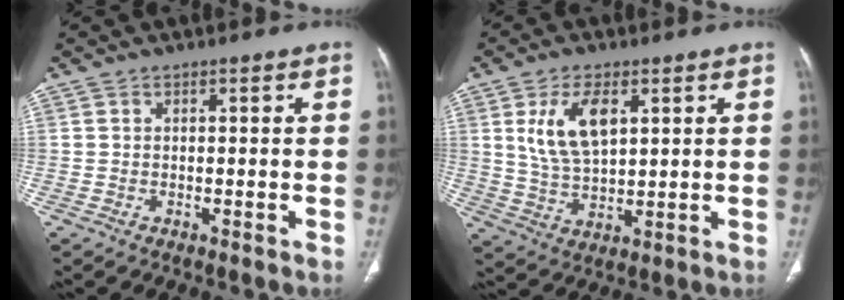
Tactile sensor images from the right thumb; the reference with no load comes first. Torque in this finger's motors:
{"motor_torque": [-0.07, 0.20, 1.01, 0.28, 0.07]}